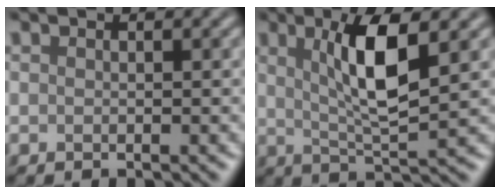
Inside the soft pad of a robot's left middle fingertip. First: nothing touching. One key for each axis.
{"total": 5.8, "fx": 1.3, "fy": 1.1, "fz": 5.5, "tx": -0.099, "ty": -0.005, "tz": 0.033}